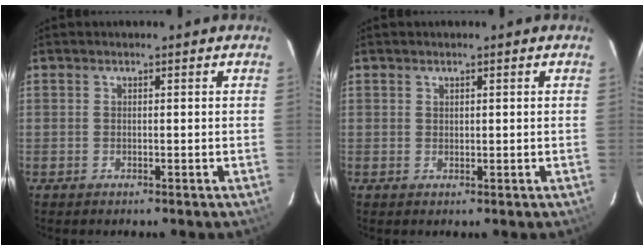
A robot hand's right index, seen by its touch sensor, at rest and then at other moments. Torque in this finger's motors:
{"motor_torque": [-0.68, 0.50, -0.04, 0.00]}